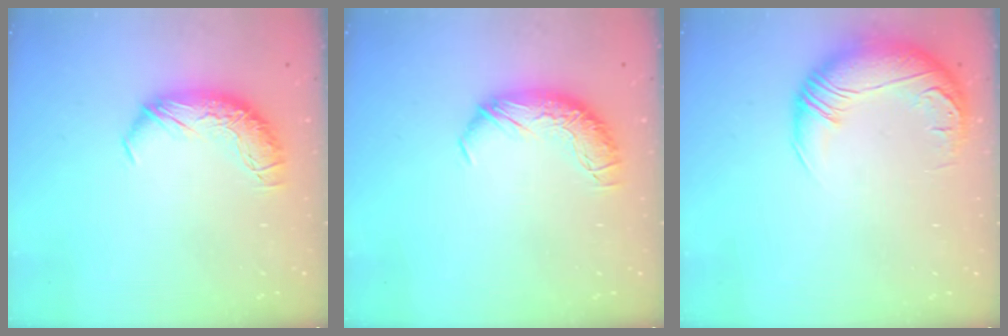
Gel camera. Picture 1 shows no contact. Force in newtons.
{"total": 0.0}
{"total": 2.9, "press": 1.1, "slide": 2.6}